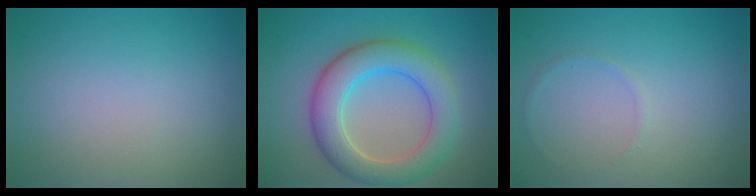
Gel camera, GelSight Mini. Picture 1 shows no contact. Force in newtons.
{"total": 6.5, "press": 6.5, "slide": 0.3}
{"total": 0.6, "press": 0.6, "slide": 0.1}